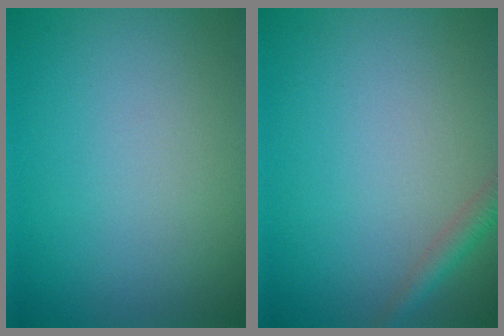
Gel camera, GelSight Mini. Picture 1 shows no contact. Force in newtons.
{"total": 1.8, "press": 1.8, "slide": 0.1}